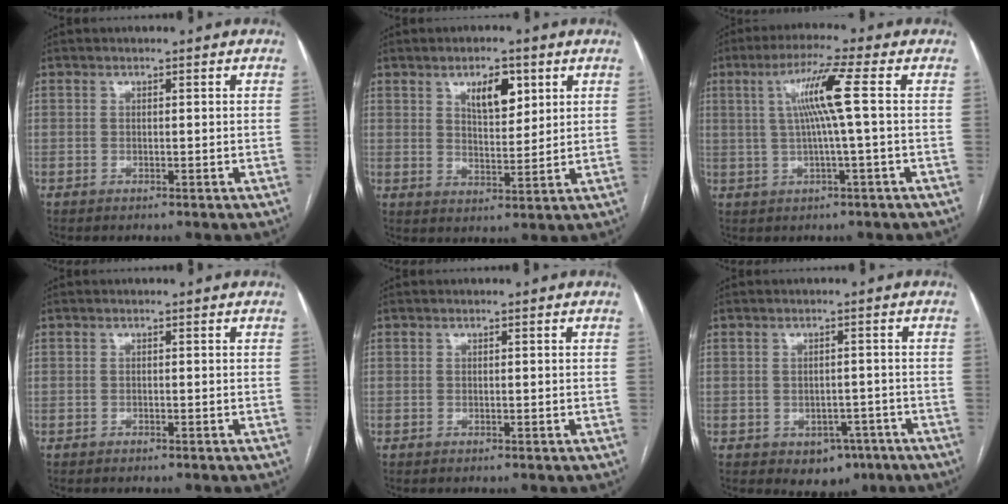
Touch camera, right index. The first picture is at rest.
{"total": 6.4, "force": [3.1, 2.6, 4.9], "torque": [-0.081, 0.001, 0.055]}
{"total": 7.6, "force": [1.2, -1.2, 7.5], "torque": [-0.139, 0.011, 0.028]}
{"total": 0.0}
{"total": 0.0}
{"total": 4.9, "force": [-2.5, 3.4, 2.4], "torque": [-0.018, 0.005, -0.022]}